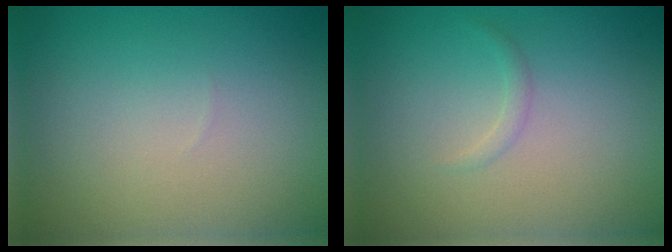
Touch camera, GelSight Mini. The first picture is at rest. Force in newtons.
{"total": 0.7, "press": 0.7, "slide": 0.0}